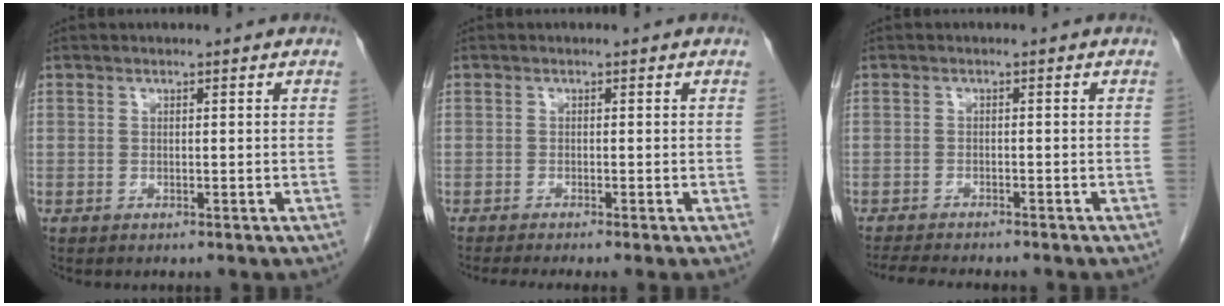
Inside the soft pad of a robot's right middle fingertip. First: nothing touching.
{"total": 3.9, "force": [-3.2, -0.6, 2.2], "torque": [-0.027, -0.009, -0.051]}
{"total": 6.9, "force": [-6.2, 0.9, 3.0], "torque": [-0.046, -0.012, -0.092]}